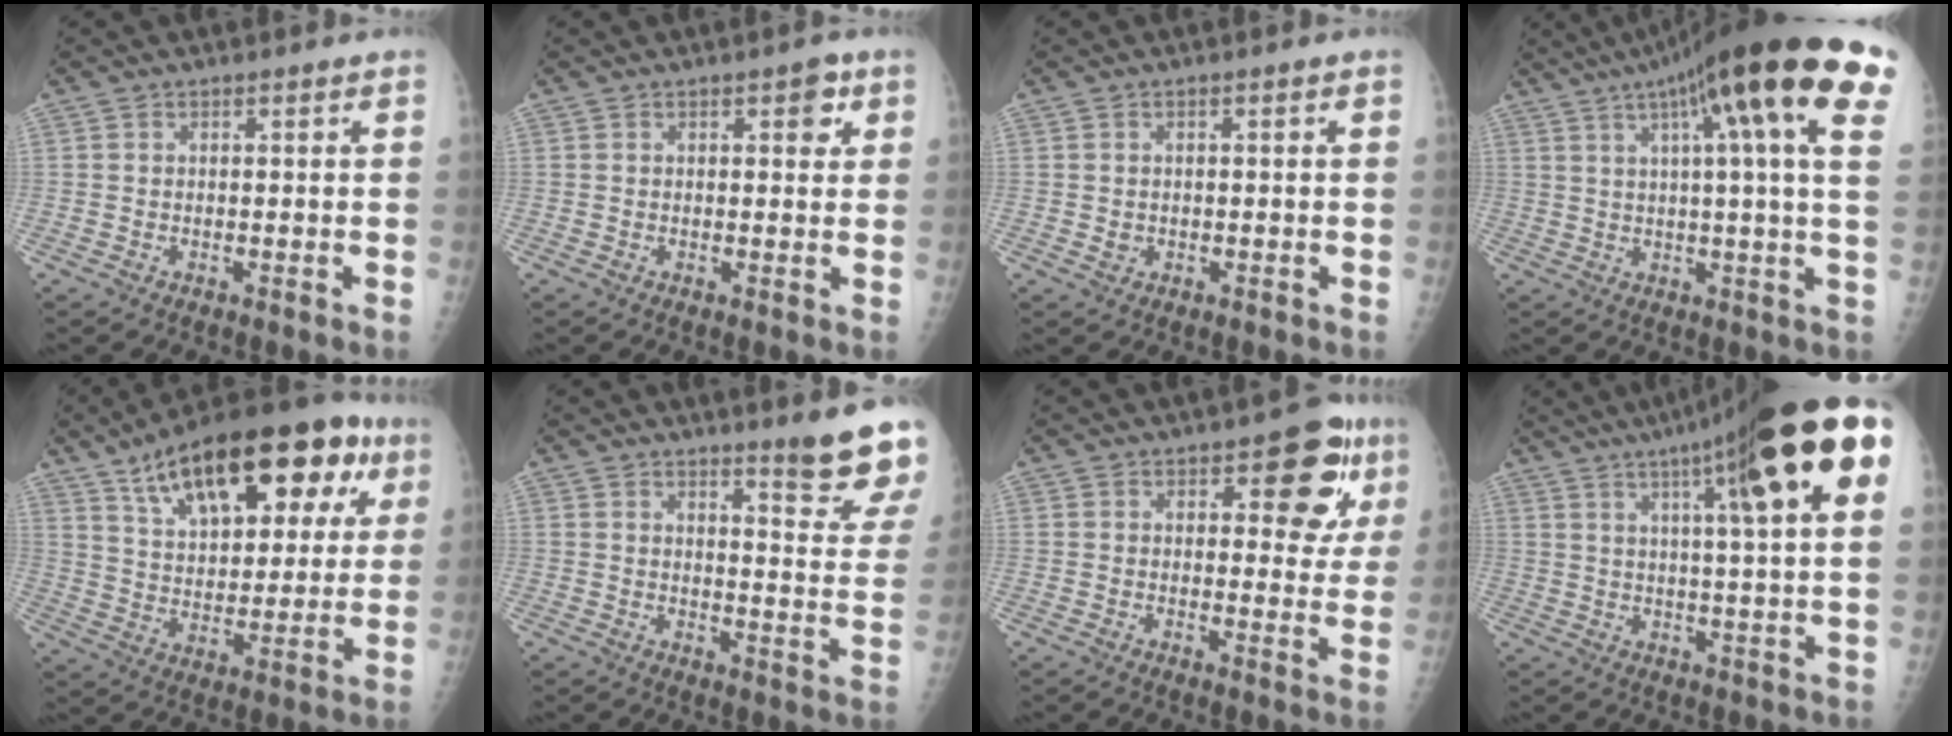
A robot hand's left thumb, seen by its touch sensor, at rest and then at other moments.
{"total": 3.0, "force": [1.3, 1.5, 2.2], "torque": [-0.012, -0.001, 0.011]}
{"total": 1.3, "force": [-0.2, 1.1, 0.6], "torque": [-0.005, 0.003, 0.000]}
{"total": 24.1, "force": [11.7, 3.1, 20.9], "torque": [-0.292, 0.011, 0.150]}
{"total": 26.3, "force": [13.1, 12.1, 19.4], "torque": [-0.261, -0.004, 0.201]}
{"total": 11.1, "force": [9.2, 0.6, 6.1], "torque": [-0.054, -0.077, 0.110]}
{"total": 10.5, "force": [4.7, 4.9, 8.1], "torque": [-0.054, -0.015, 0.052]}
{"total": 21.4, "force": [9.6, 2.7, 19.0], "torque": [-0.278, -0.004, 0.134]}